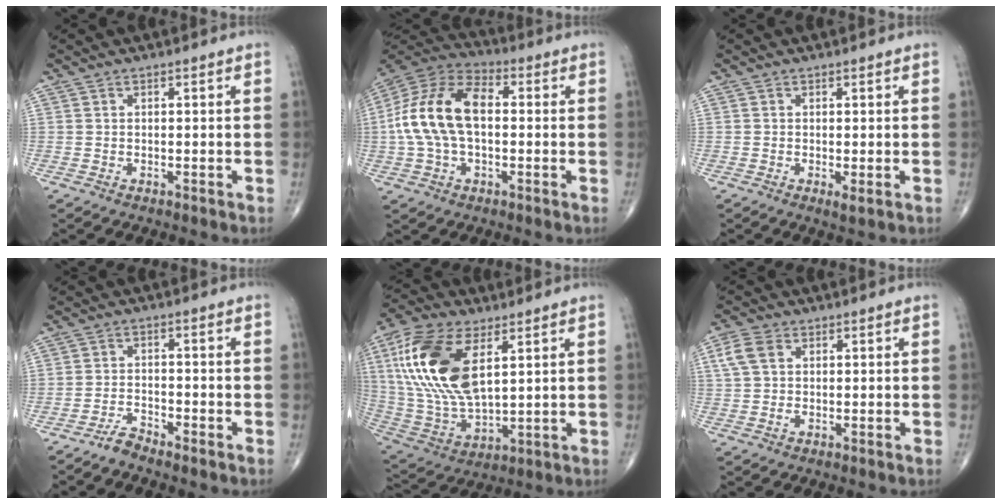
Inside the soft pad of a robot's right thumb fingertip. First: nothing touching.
{"total": 16.4, "force": [0.6, 9.5, 13.3], "torque": [-0.261, 0.037, 0.002]}
{"total": 1.4, "force": [-0.3, 0.4, 1.3], "torque": [-0.020, -0.006, -0.007]}
{"total": 2.8, "force": [-2.7, 0.3, 0.8], "torque": [-0.019, 0.009, -0.056]}
{"total": 21.1, "force": [6.6, 10.5, 17.1], "torque": [-0.352, -0.021, 0.127]}
{"total": 5.1, "force": [1.4, 3.5, 3.4], "torque": [-0.075, 0.007, 0.027]}